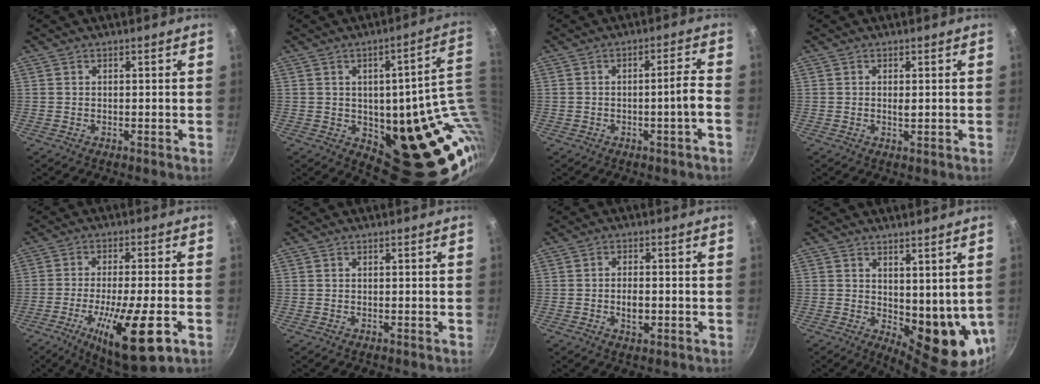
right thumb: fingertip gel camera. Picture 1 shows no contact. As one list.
[{"total": 22.8, "force": [2.2, 11.9, 19.4], "torque": [-0.168, -0.016, 0.059]}, {"total": 4.2, "force": [-1.5, -0.3, 3.9], "torque": [-0.063, 0.021, -0.018]}, {"total": 1.1, "force": [0.1, 0.4, 1.0], "torque": [-0.018, -0.002, 0.001]}, {"total": 16.8, "force": [-6.4, 4.0, 15.0], "torque": [-0.247, 0.006, -0.103]}, {"total": 0.0}, {"total": 4.1, "force": [-0.9, 2.2, 3.4], "torque": [-0.051, 0.007, -0.016]}, {"total": 11.4, "force": [2.1, 5.6, 9.6], "torque": [-0.103, -0.035, 0.044]}]